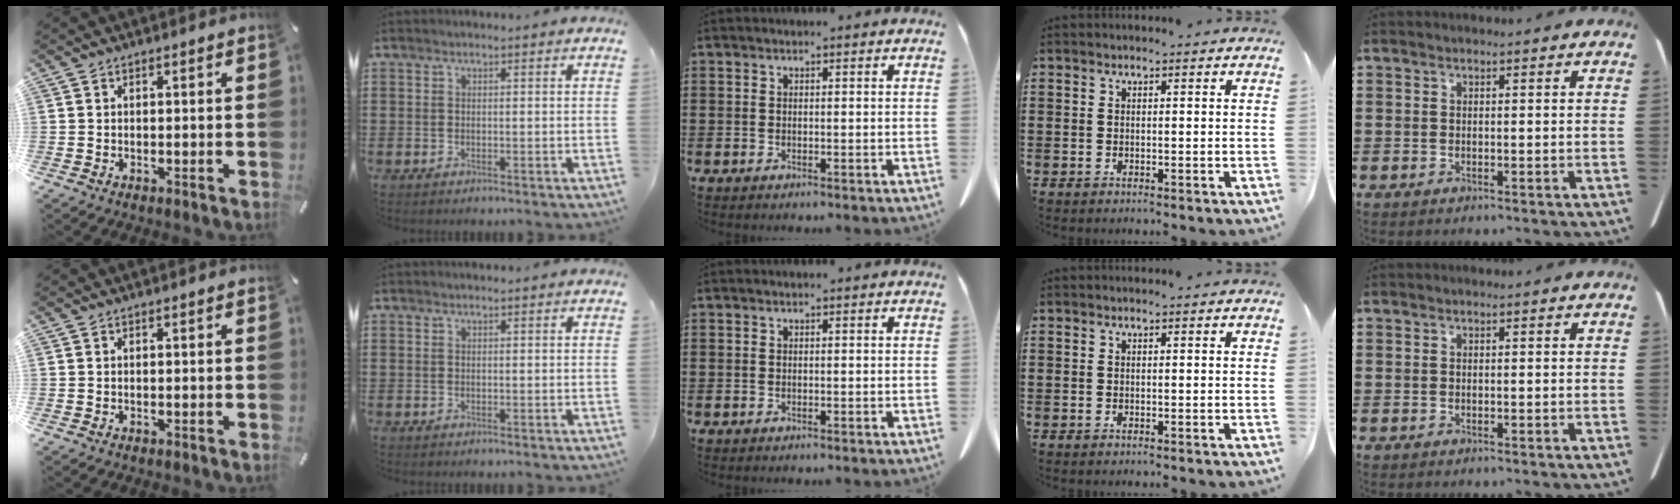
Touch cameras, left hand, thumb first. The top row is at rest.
{}